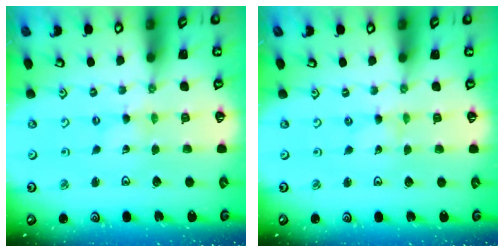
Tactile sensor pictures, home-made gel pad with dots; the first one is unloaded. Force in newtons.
{"total": 0.0}